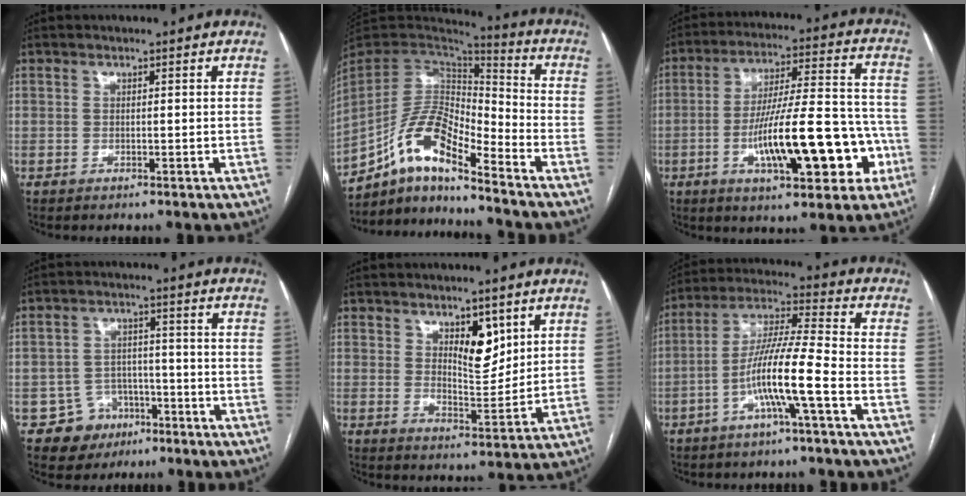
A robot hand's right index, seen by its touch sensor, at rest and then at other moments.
{"total": 13.3, "force": [-8.4, 3.7, 9.6], "torque": [-0.188, 0.031, -0.152]}
{"total": 18.0, "force": [-5.7, 4.5, 16.5], "torque": [-0.268, 0.023, -0.079]}
{"total": 6.6, "force": [-3.4, 5.6, 0.6], "torque": [0.001, 0.012, -0.044]}
{"total": 6.4, "force": [3.4, 2.6, 4.8], "torque": [-0.076, -0.007, 0.059]}
{"total": 10.9, "force": [-4.0, -0.4, 10.1], "torque": [-0.198, 0.010, -0.078]}